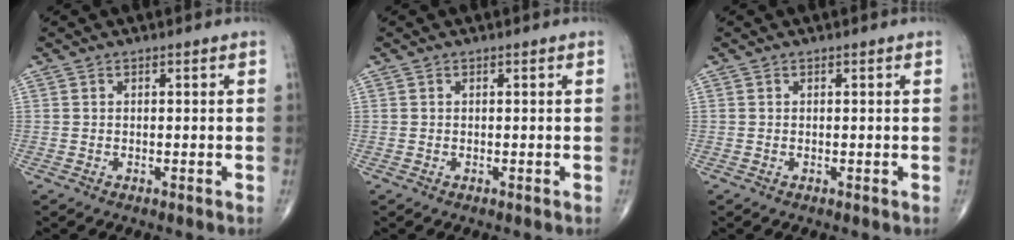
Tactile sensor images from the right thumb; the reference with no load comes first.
{"total": 0.0}
{"total": 0.0}